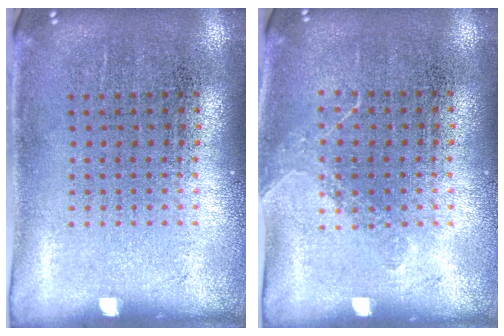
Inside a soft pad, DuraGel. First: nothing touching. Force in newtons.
{"total": 0.9, "press": 0.7, "slide": 0.6}